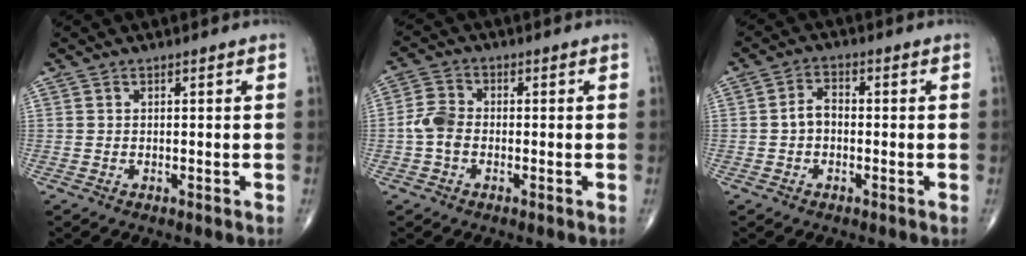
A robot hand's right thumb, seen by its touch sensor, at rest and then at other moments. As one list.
[{"total": 4.9, "force": [-1.0, 3.5, 3.3], "torque": [-0.066, 0.013, -0.029]}, {"total": 3.7, "force": [-0.6, 2.6, 2.6], "torque": [-0.039, 0.018, -0.018]}]